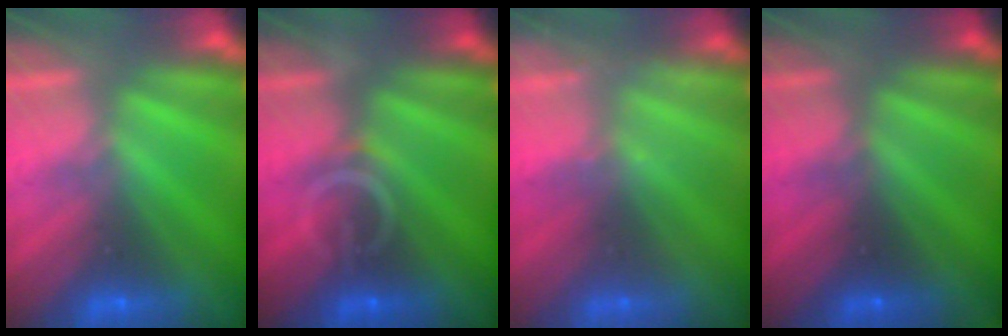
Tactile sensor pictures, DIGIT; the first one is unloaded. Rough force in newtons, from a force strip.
{"total": 3.4}
{"total": 2.3}
{"total": 2.0}